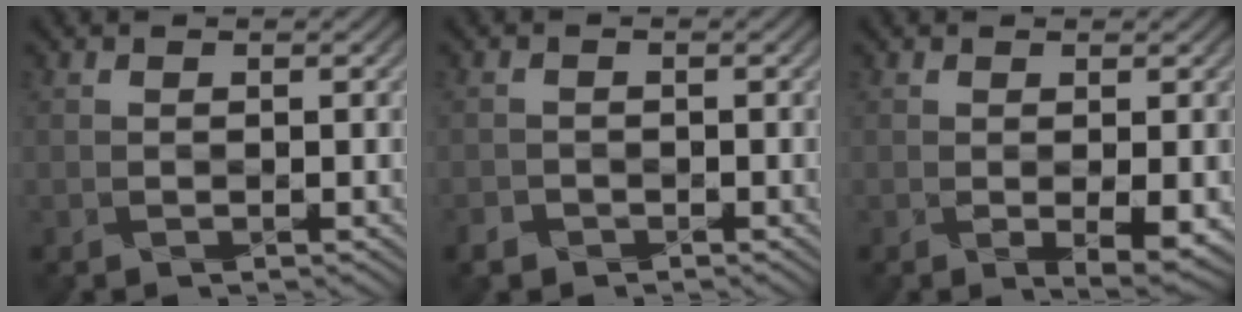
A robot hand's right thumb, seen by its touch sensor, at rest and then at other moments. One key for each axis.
{"total": 1.5, "fx": -1.4, "fy": 0.5, "fz": -0.4, "tx": 0.001, "ty": -0.009, "tz": -0.021}
{"total": 2.8, "fx": -0.3, "fy": 0.6, "fz": 2.7, "tx": -0.049, "ty": -0.006, "tz": 0.004}